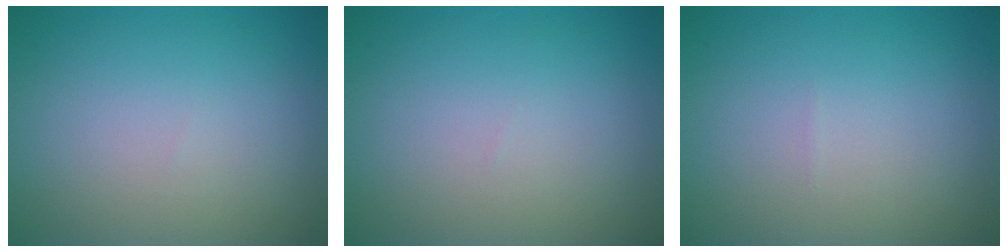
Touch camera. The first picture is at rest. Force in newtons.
{"total": 0.0}
{"total": 0.0}